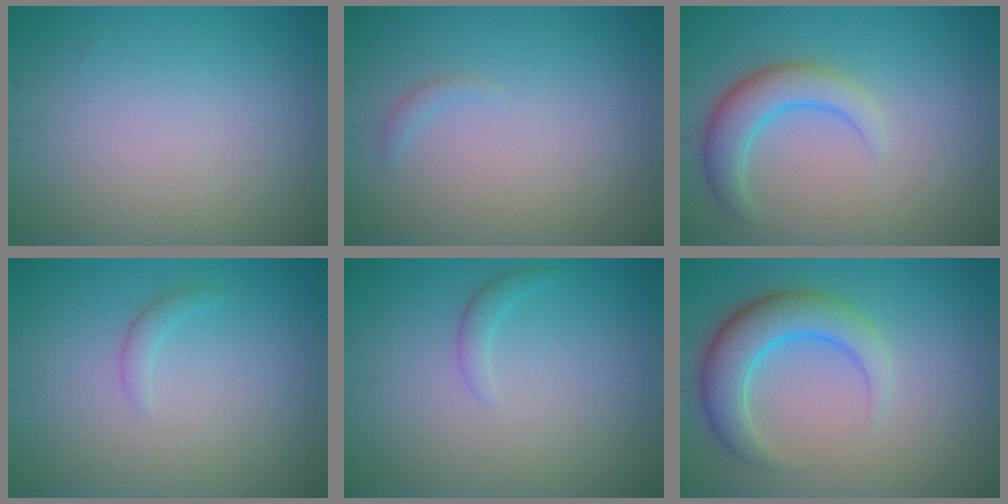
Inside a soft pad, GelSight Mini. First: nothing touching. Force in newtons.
{"total": 0.6, "press": 0.6, "slide": 0.1}
{"total": 3.7, "press": 3.7, "slide": 0.1}
{"total": 1.0, "press": 0.9, "slide": 0.2}
{"total": 1.1, "press": 1.1, "slide": 0.1}
{"total": 5.1, "press": 5.1, "slide": 0.2}